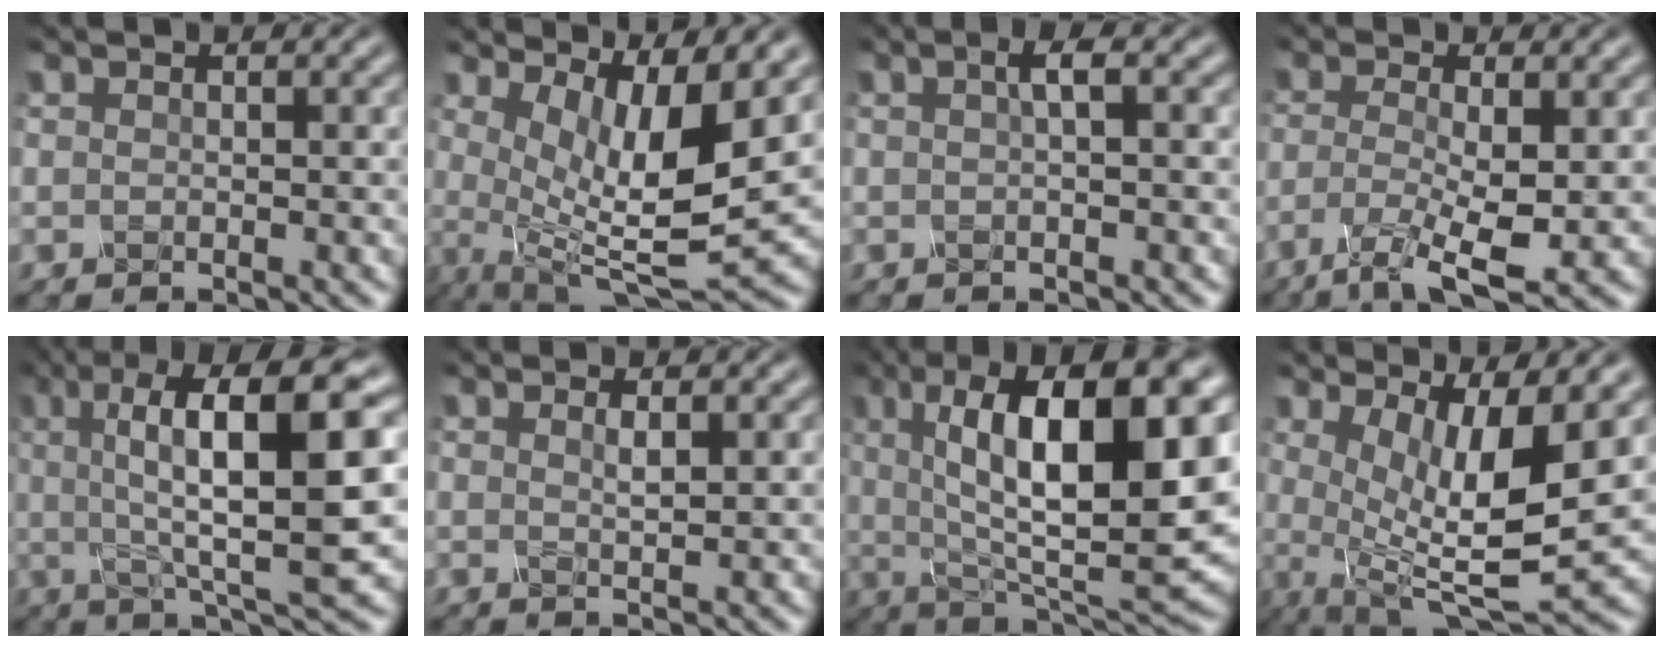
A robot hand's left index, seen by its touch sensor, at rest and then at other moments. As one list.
[{"total": 9.4, "force": [1.4, 2.8, 8.8], "torque": [-0.157, -0.017, 0.038]}, {"total": 1.5, "force": [-0.1, 0.2, 1.5], "torque": [-0.027, 0.004, 0.001]}, {"total": 5.0, "force": [-2.4, 1.1, 4.2], "torque": [-0.096, -0.009, -0.043]}, {"total": 11.9, "force": [2.1, 2.7, 11.4], "torque": [-0.167, 0.017, 0.039]}, {"total": 0.8, "force": [0.1, 0.1, 0.8], "torque": [-0.016, 0.000, 0.004]}, {"total": 13.7, "force": [2.4, 4.3, 12.8], "torque": [-0.188, 0.003, 0.040]}, {"total": 9.3, "force": [0.4, 2.8, 8.9], "torque": [-0.158, -0.022, 0.017]}]